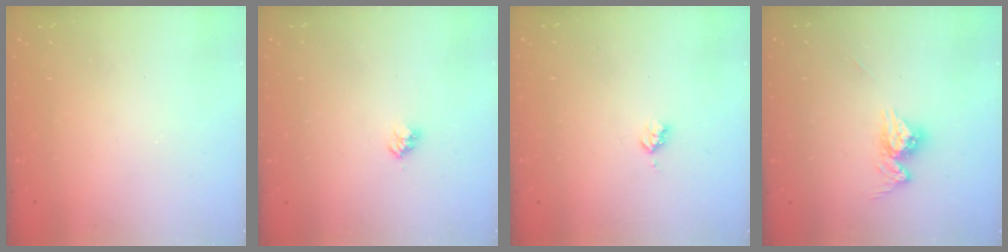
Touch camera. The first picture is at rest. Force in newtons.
{"total": 2.8, "press": 2.8, "slide": 0.4}
{"total": 2.9, "press": 2.9, "slide": 0.5}
{"total": 9.4, "press": 9.4, "slide": 0.8}